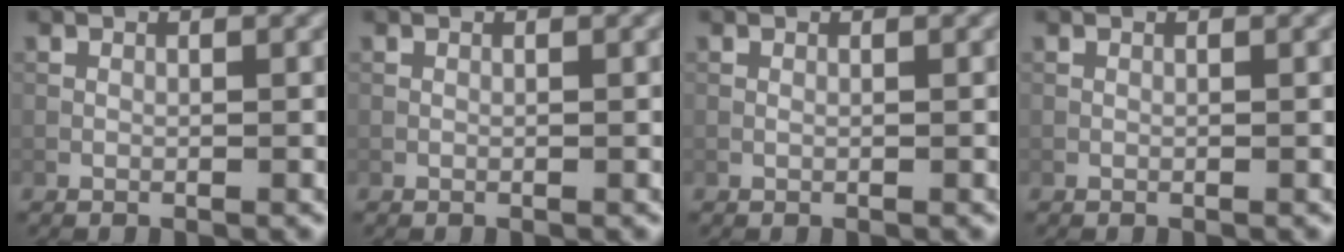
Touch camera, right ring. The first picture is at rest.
{"total": 0.0}
{"total": 0.0}
{"total": 0.0}